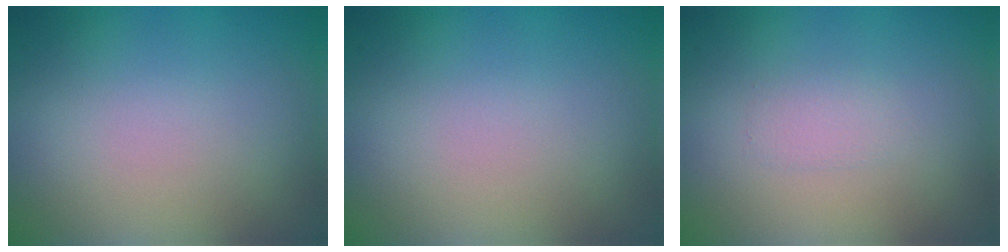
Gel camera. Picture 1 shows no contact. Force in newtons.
{"total": 0.0}
{"total": 1.0, "press": 1.0, "slide": 0.0}